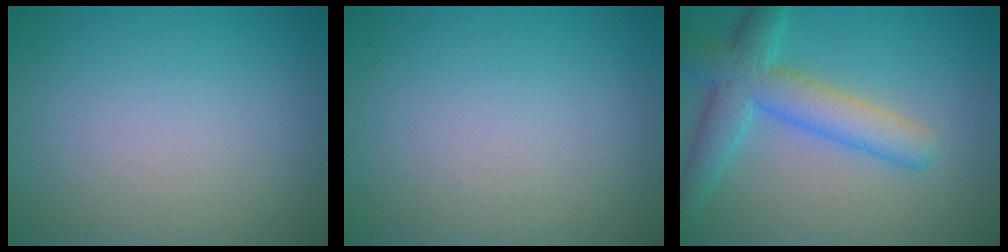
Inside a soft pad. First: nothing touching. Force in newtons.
{"total": 0.0}
{"total": 5.8, "press": 5.8, "slide": 0.4}